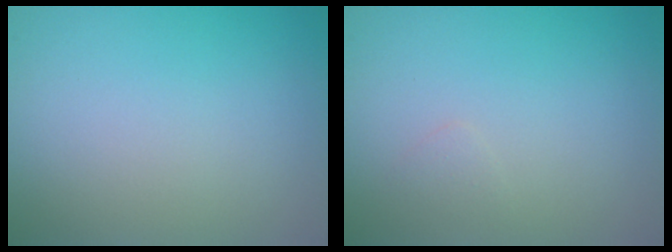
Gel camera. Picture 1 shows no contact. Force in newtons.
{"total": 0.6, "press": 0.6, "slide": 0.0}